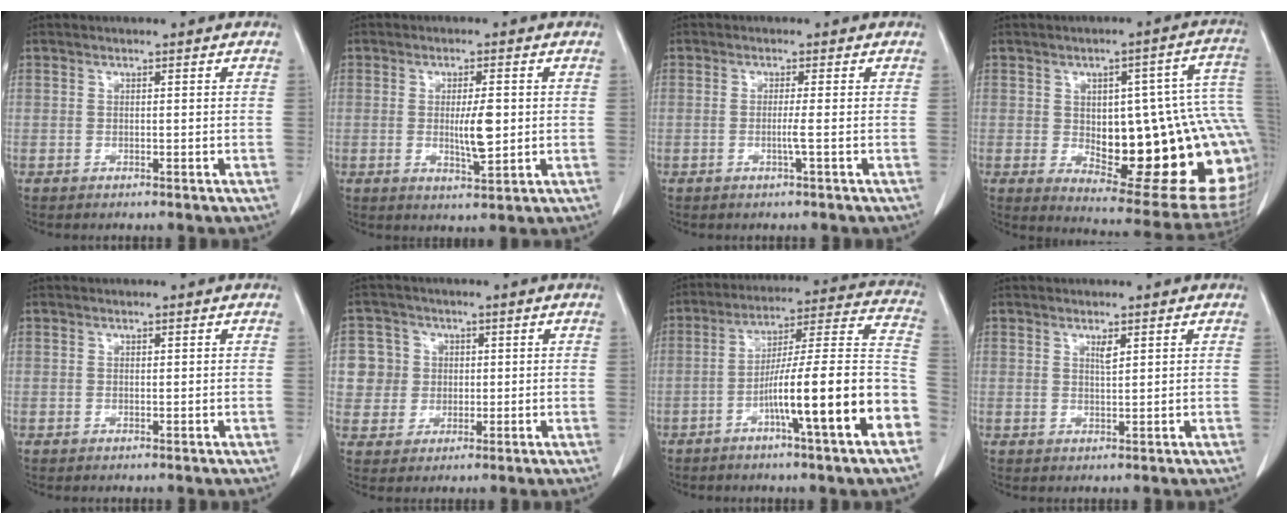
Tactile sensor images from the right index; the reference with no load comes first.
{"total": 5.2, "force": [0.0, 1.2, 5.0], "torque": [-0.082, -0.007, 0.003]}
{"total": 1.7, "force": [-0.4, -0.6, 1.5], "torque": [-0.027, -0.002, -0.011]}
{"total": 25.2, "force": [-1.7, 7.8, 24.0], "torque": [-0.239, 0.022, 0.003]}
{"total": 0.0}
{"total": 6.2, "force": [1.1, 6.1, 0.6], "torque": [-0.007, 0.016, 0.025]}
{"total": 18.8, "force": [-7.0, 0.0, 17.5], "torque": [-0.224, 0.018, -0.108]}
{"total": 1.4, "force": [0.8, 0.2, 1.1], "torque": [-0.022, -0.005, 0.016]}